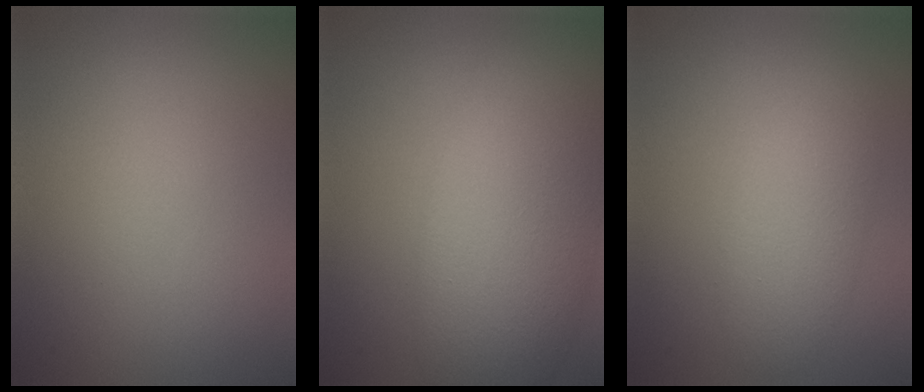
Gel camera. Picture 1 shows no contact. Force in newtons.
{"total": 8.8, "press": 8.7, "slide": 0.5}
{"total": 3.8, "press": 3.8, "slide": 0.1}